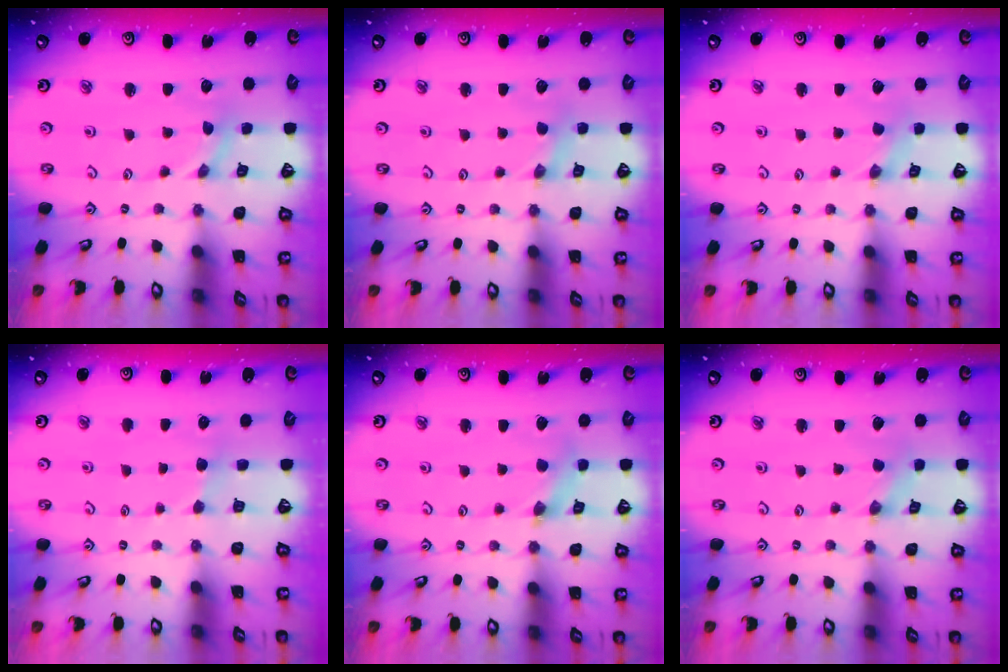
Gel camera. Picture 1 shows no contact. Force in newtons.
{"total": 1.3, "press": 1.3, "slide": 0.2}
{"total": 0.0}
{"total": 2.2, "press": 2.2, "slide": 0.3}
{"total": 2.5, "press": 2.4, "slide": 0.3}
{"total": 0.0}